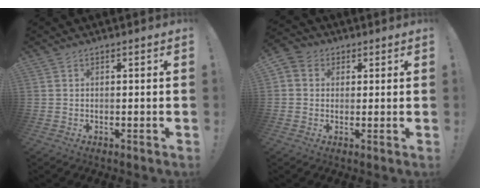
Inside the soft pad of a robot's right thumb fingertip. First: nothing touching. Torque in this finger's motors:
{"motor_torque": [0.19, 0.14, 0.10, -0.10, 0.05]}